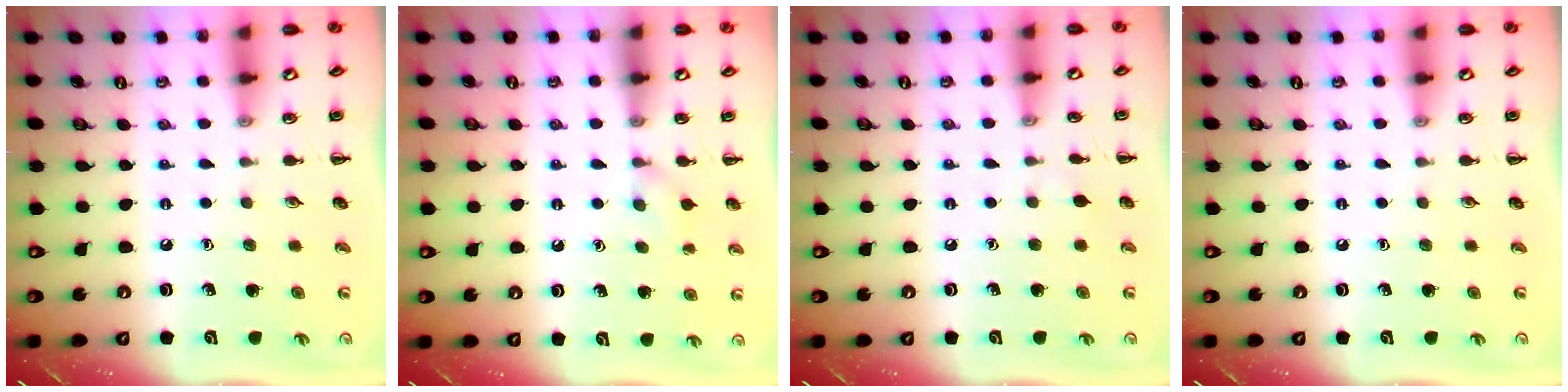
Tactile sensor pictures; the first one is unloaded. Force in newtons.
{"total": 5.6, "press": 5.3, "slide": 1.6}
{"total": 3.0, "press": 2.7, "slide": 1.2}
{"total": 0.0}